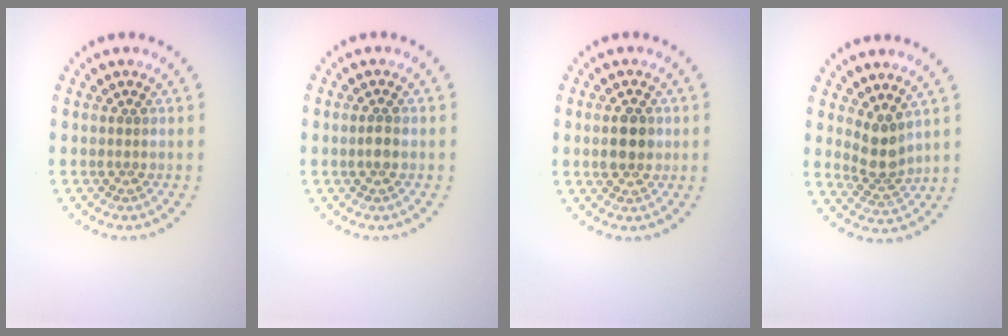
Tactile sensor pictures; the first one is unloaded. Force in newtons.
{"total": 1.1, "press": 1.0, "slide": 0.4}
{"total": 2.8, "press": 2.8, "slide": 0.2}
{"total": 2.7, "press": 2.1, "slide": 1.7}